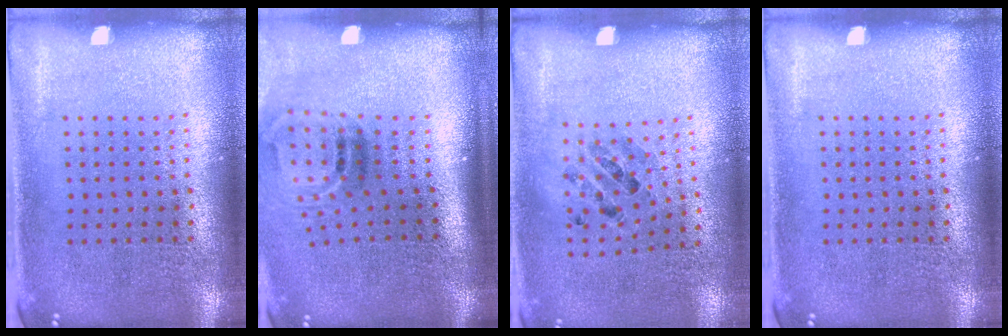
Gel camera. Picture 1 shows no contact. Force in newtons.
{"total": 2.0, "press": 1.3, "slide": 1.6}
{"total": 0.9, "press": 0.8, "slide": 0.4}
{"total": 0.0}